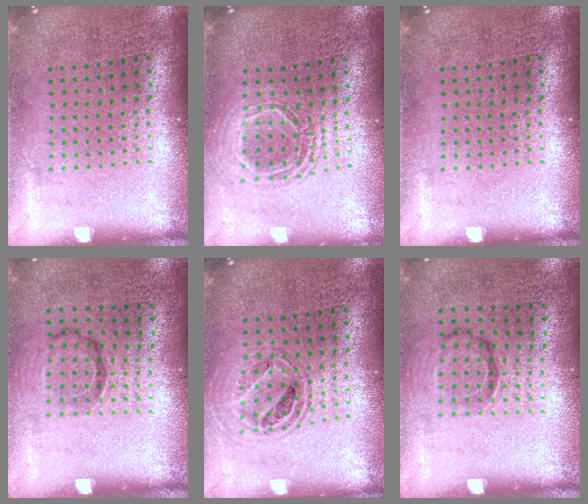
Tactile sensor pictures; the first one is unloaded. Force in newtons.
{"total": 1.6, "press": 1.4, "slide": 0.9}
{"total": 0.0}
{"total": 1.0, "press": 0.6, "slide": 0.8}
{"total": 0.9, "press": 0.9, "slide": 0.1}
{"total": 1.0, "press": 0.6, "slide": 0.8}